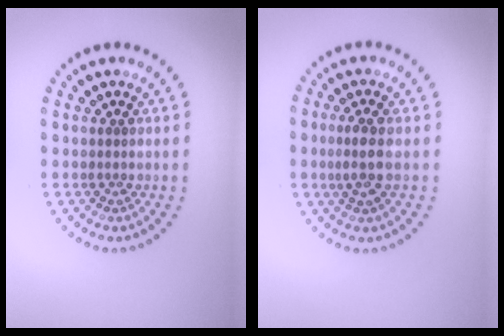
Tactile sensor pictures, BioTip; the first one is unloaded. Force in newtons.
{"total": 2.4, "press": 2.2, "slide": 1.0}